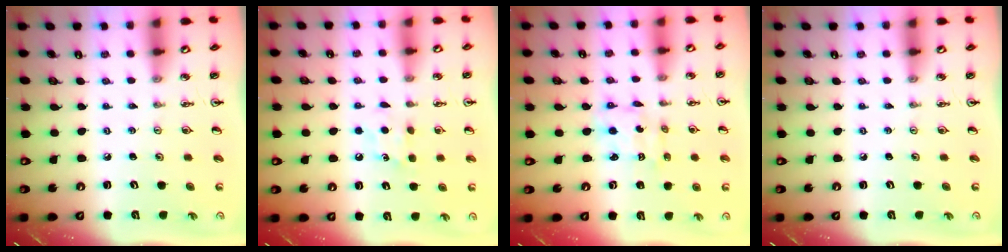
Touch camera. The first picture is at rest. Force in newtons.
{"total": 5.7, "press": 5.7, "slide": 0.6}
{"total": 3.5, "press": 3.5, "slide": 0.2}
{"total": 0.0}